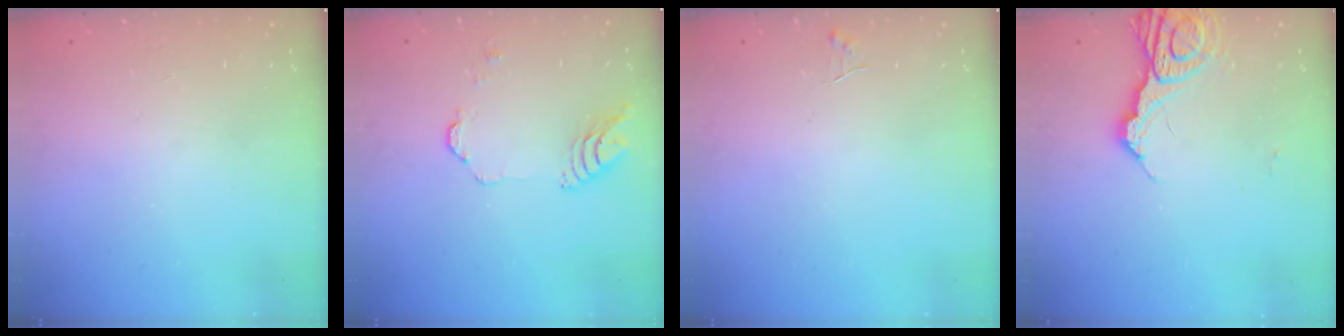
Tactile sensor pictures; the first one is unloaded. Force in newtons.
{"total": 6.8, "press": 6.7, "slide": 0.7}
{"total": 3.7, "press": 3.7, "slide": 0.4}
{"total": 11.2, "press": 11.1, "slide": 1.2}